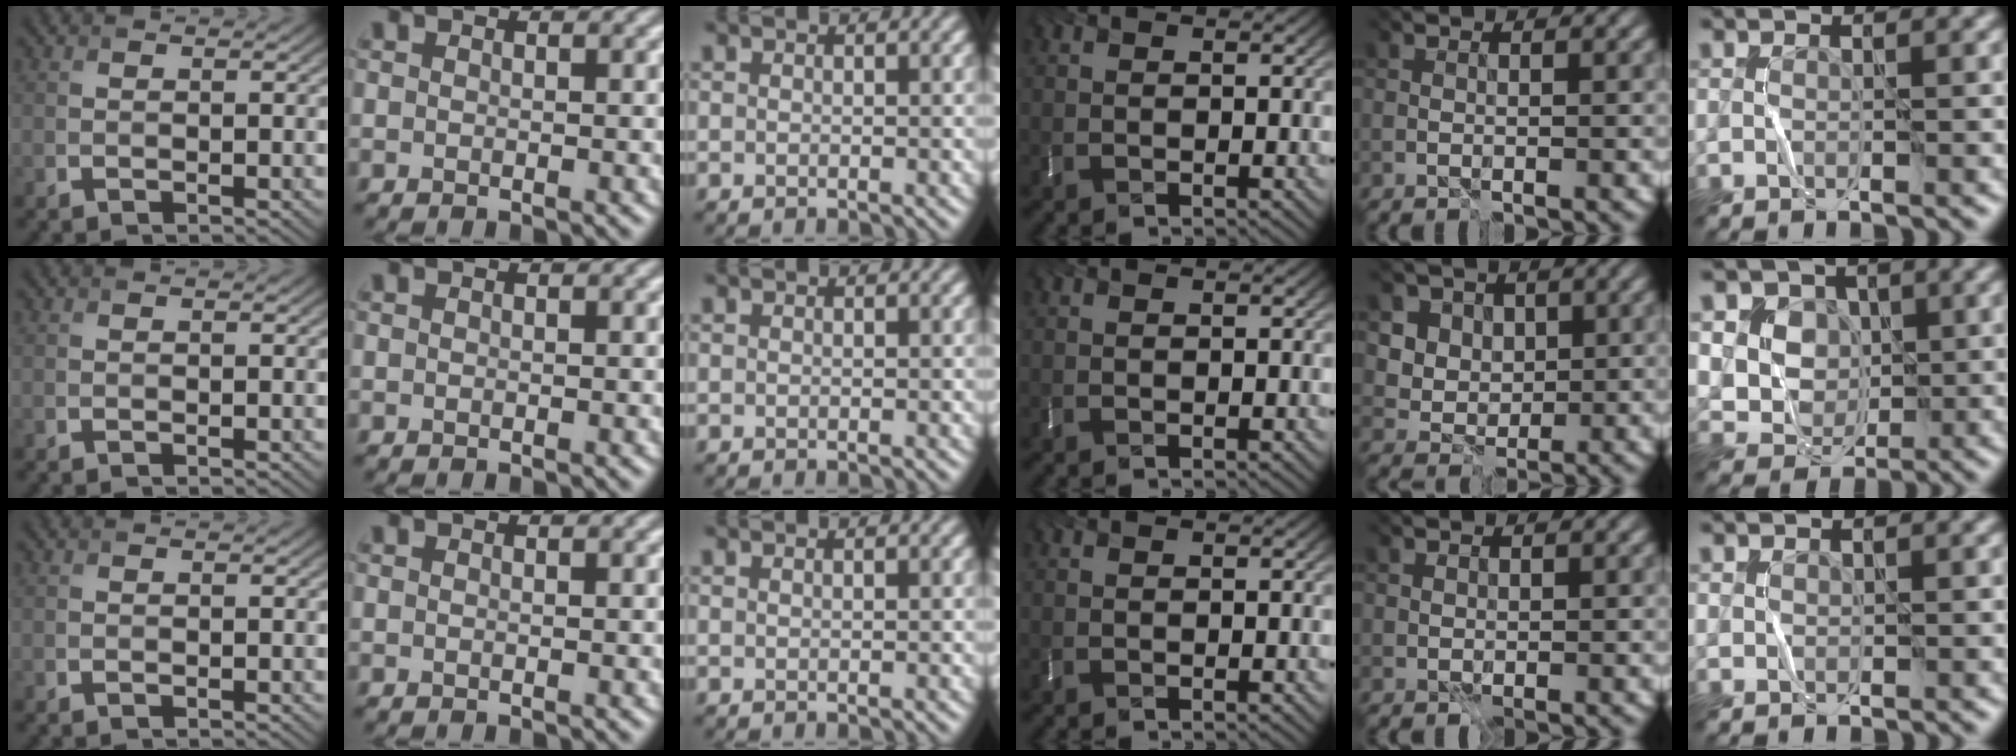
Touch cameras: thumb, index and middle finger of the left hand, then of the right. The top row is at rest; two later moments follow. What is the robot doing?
{"motion": "fold", "object": "bubble wrap"}